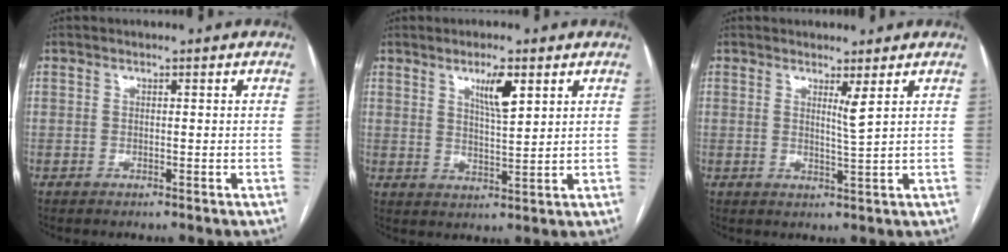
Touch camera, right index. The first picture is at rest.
{"total": 5.2, "force": [2.8, 0.8, 4.4], "torque": [-0.077, -0.005, 0.049]}
{"total": 2.3, "force": [1.2, -0.6, 1.8], "torque": [-0.033, -0.016, 0.023]}